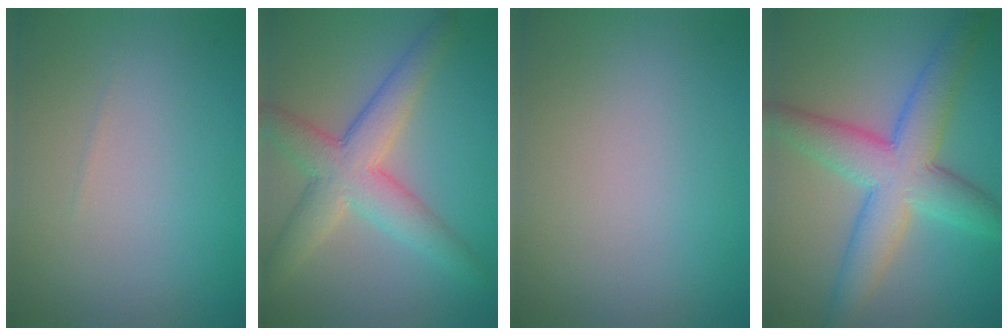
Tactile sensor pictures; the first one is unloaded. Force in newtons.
{"total": 6.1, "press": 6.1, "slide": 0.2}
{"total": 0.0}
{"total": 7.6, "press": 7.6, "slide": 0.1}